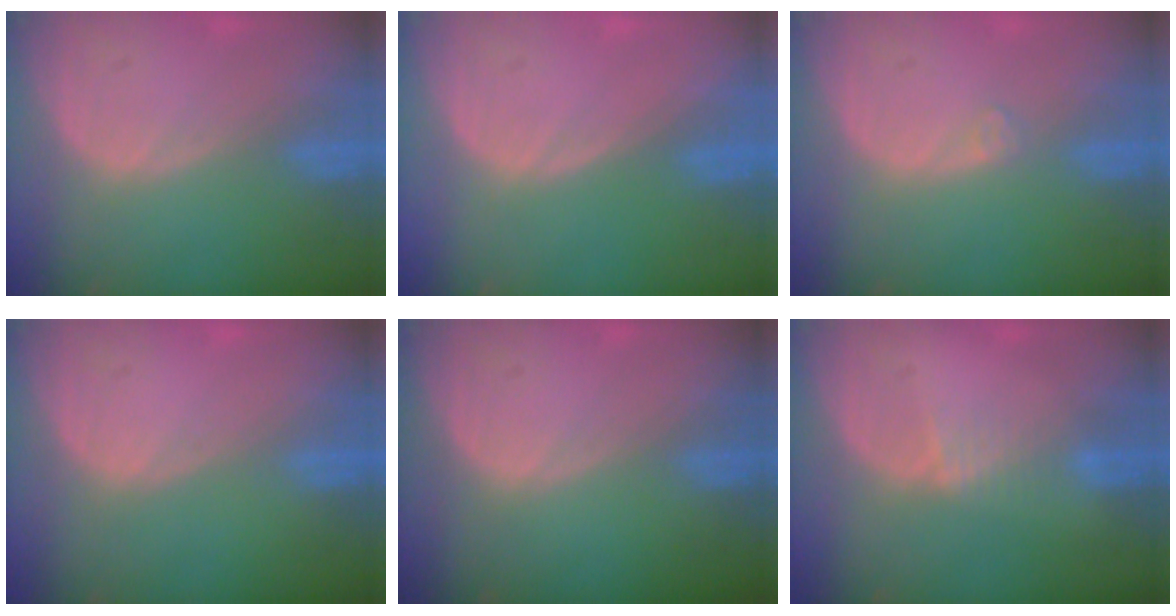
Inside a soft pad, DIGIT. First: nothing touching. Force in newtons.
{"total": 0.0}
{"total": 0.9, "press": 0.8, "slide": 0.2}
{"total": 0.0}
{"total": 0.0}
{"total": 1.9, "press": 1.9, "slide": 0.2}